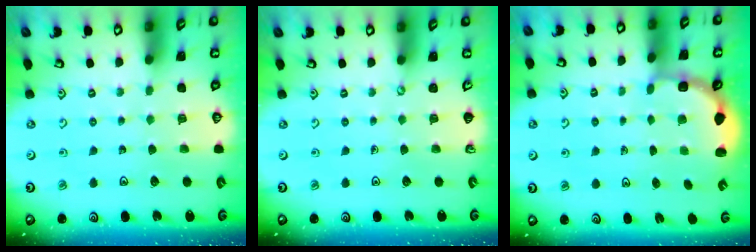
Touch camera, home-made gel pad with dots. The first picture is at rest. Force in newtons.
{"total": 0.0}
{"total": 2.9, "press": 2.4, "slide": 1.8}